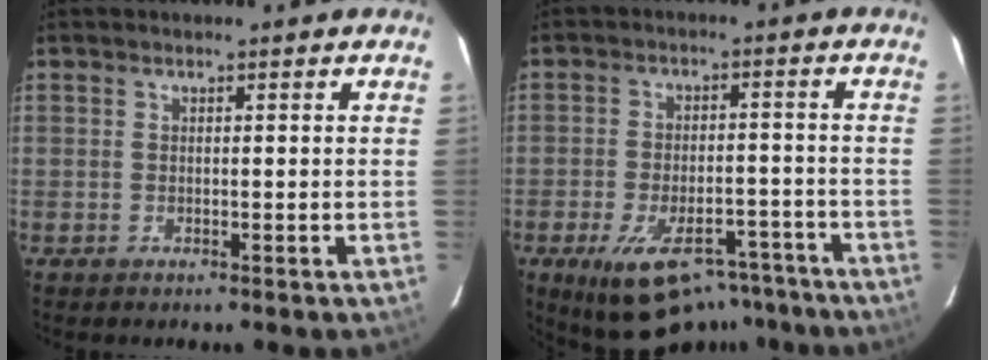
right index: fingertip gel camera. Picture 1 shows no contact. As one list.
[{"total": 16.3, "force": [-11.5, 7.6, 8.6], "torque": [-0.167, -0.006, -0.155]}]